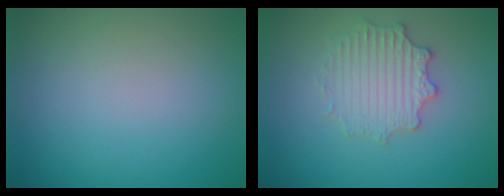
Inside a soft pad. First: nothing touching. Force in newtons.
{"total": 2.9, "press": 2.9, "slide": 0.6}